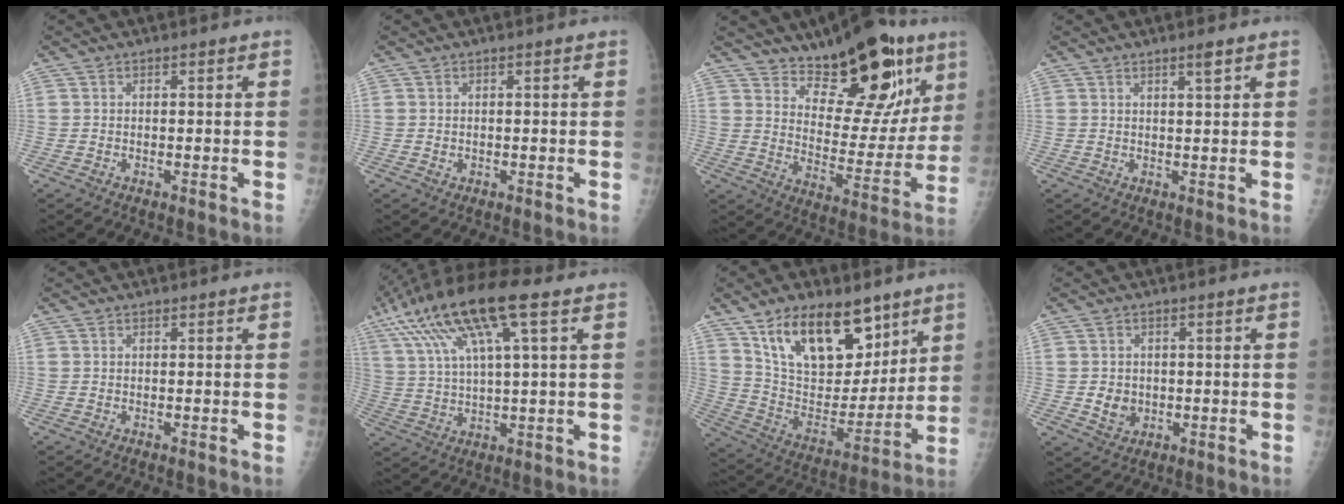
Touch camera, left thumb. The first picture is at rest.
{"total": 0.7, "force": [0.1, 0.5, 0.4], "torque": [-0.003, 0.000, 0.003]}
{"total": 20.3, "force": [12.5, 8.8, 13.3], "torque": [-0.136, -0.078, 0.194]}
{"total": 1.9, "force": [1.3, 0.1, 1.4], "torque": [-0.021, -0.010, 0.023]}
{"total": 0.0}
{"total": 17.8, "force": [8.4, 4.0, 15.1], "torque": [-0.308, 0.012, 0.153]}
{"total": 20.4, "force": [12.4, 10.5, 12.3], "torque": [-0.157, -0.063, 0.226]}
{"total": 4.0, "force": [-0.4, 3.5, 2.0], "torque": [-0.017, 0.002, 0.003]}